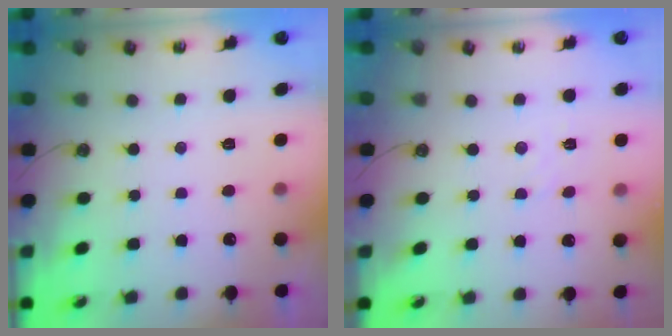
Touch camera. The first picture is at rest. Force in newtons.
{"total": 3.0, "press": 3.0, "slide": 0.5}